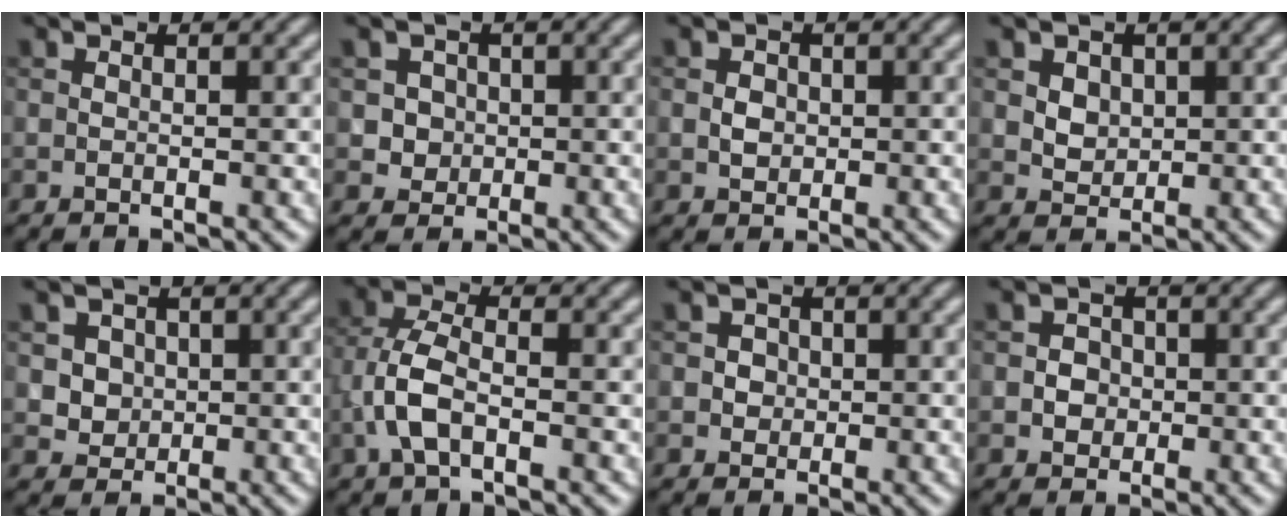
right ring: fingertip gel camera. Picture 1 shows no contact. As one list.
[{"total": 2.5, "force": [0.5, 2.3, 0.8], "torque": [-0.003, 0.004, 0.018]}, {"total": 1.4, "force": [0.0, 1.2, 0.7], "torque": [-0.014, -0.002, -0.002]}, {"total": 2.9, "force": [1.1, 2.2, 1.5], "torque": [-0.035, 0.007, 0.029]}, {"total": 3.1, "force": [1.0, 2.7, 1.2], "torque": [-0.022, 0.002, 0.027]}, {"total": 3.8, "force": [-1.3, 1.8, 3.1], "torque": [-0.074, 0.006, -0.035]}, {"total": 1.6, "force": [0.4, 1.5, 0.6], "torque": [0.001, 0.004, 0.010]}, {"total": 1.7, "force": [-0.1, 1.6, 0.6], "torque": [0.007, 0.002, -0.008]}]